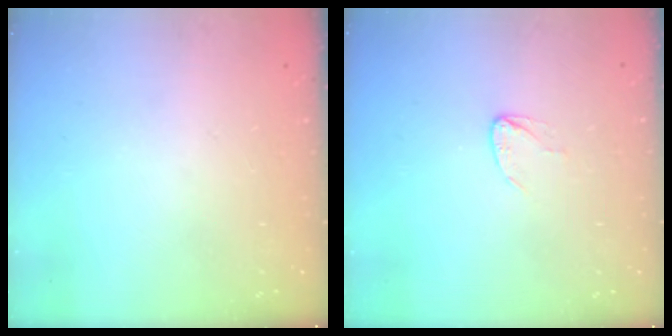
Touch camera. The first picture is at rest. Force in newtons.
{"total": 3.1, "press": 3.1, "slide": 0.3}